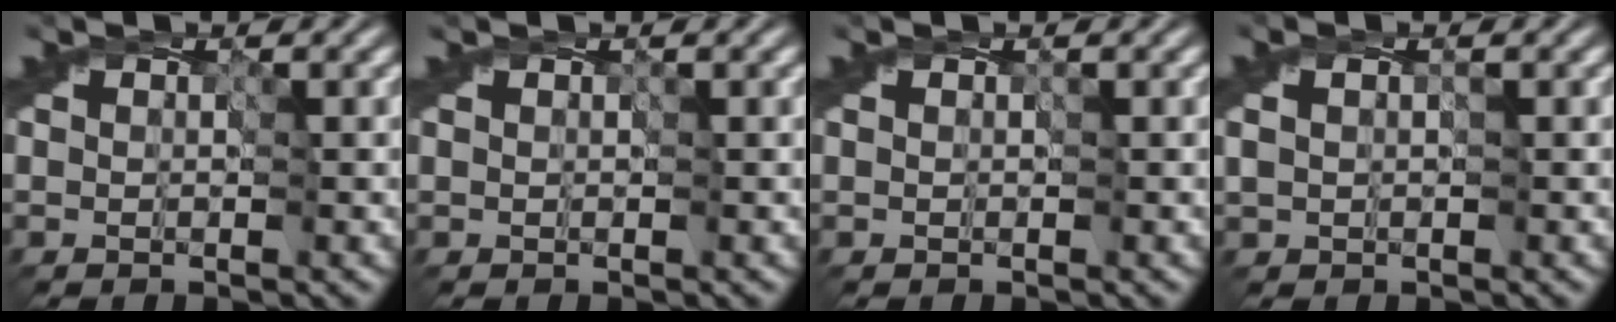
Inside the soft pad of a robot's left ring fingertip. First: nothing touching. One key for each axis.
{"total": 0.0}
{"total": 0.0}
{"total": 0.8, "fx": 0.2, "fy": 0.7, "fz": 0.5, "tx": -0.018, "ty": 0.003, "tz": 0.000}